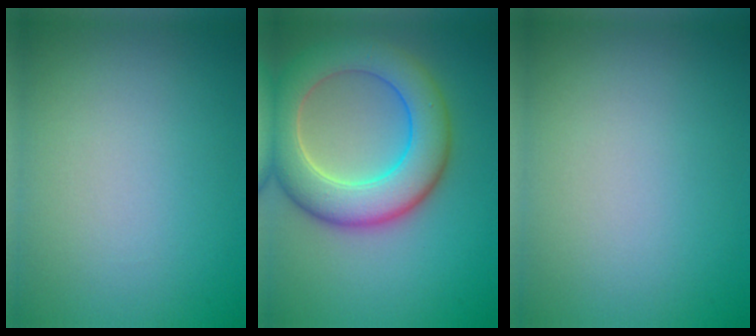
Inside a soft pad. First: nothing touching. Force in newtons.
{"total": 8.4, "press": 8.3, "slide": 0.5}
{"total": 0.0}